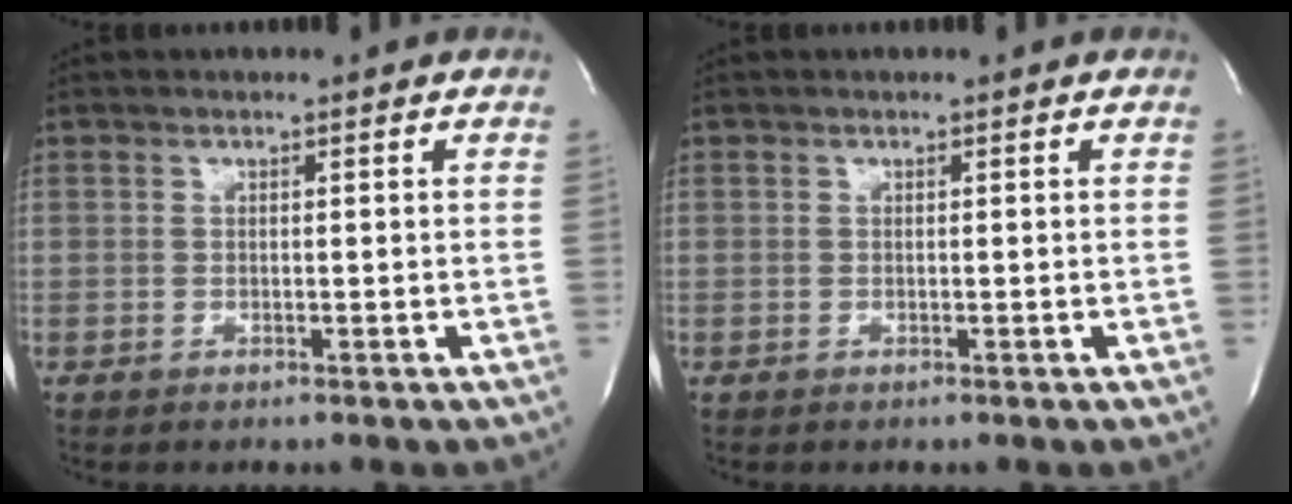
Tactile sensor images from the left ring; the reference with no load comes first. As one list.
[{"total": 0.0}]